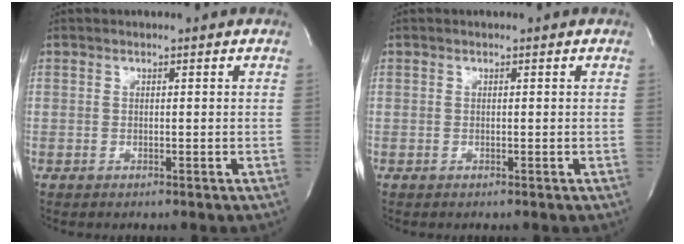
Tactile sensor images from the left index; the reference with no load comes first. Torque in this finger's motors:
{"motor_torque": [0.00, 0.00, 0.00, 0.00]}